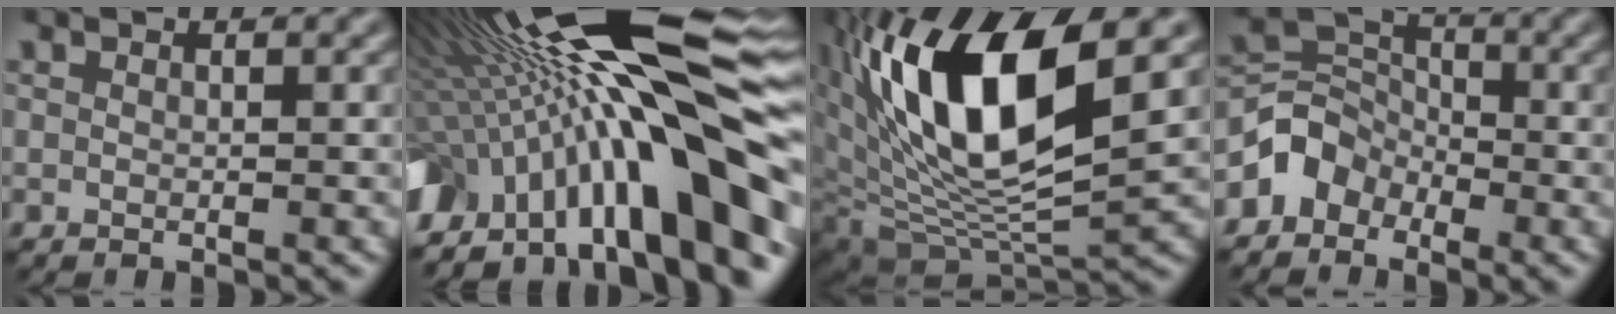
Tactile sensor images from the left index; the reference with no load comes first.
{"total": 20.1, "force": [-0.3, 5.3, 19.4], "torque": [-0.285, 0.013, -0.019]}
{"total": 13.9, "force": [4.5, 5.6, 11.8], "torque": [-0.217, 0.001, 0.084]}
{"total": 3.3, "force": [-2.1, 2.4, 0.8], "torque": [-0.013, 0.008, -0.050]}